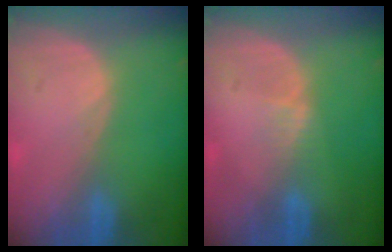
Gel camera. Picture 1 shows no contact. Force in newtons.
{"total": 1.3, "press": 1.3, "slide": 0.2}